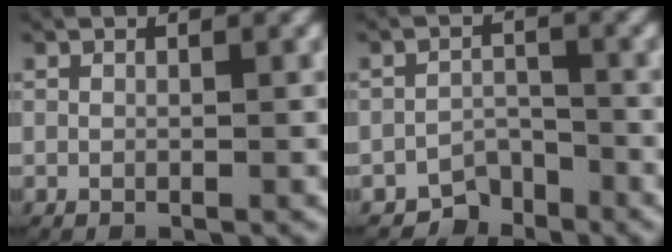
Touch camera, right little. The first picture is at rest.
{"total": 4.0, "force": [-3.3, 2.2, 0.5], "torque": [0.002, -0.013, -0.059]}